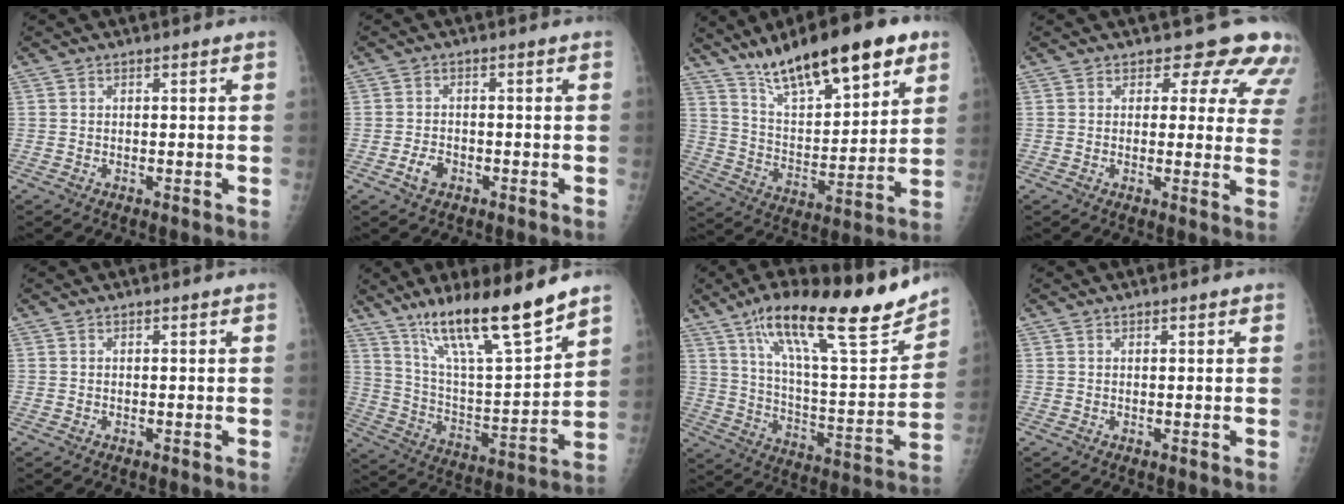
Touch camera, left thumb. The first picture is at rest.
{"total": 2.9, "force": [-1.5, 1.9, 1.7], "torque": [-0.028, 0.009, -0.025]}
{"total": 21.2, "force": [13.7, 6.8, 14.6], "torque": [-0.201, -0.051, 0.232]}
{"total": 10.9, "force": [8.8, 5.4, 3.4], "torque": [0.019, -0.044, 0.069]}
{"total": 0.0}
{"total": 19.3, "force": [14.0, 2.7, 13.0], "torque": [-0.200, -0.075, 0.252]}
{"total": 26.1, "force": [17.5, 6.4, 18.3], "torque": [-0.263, -0.052, 0.287]}
{"total": 0.6, "force": [0.4, 0.2, 0.3], "torque": [-0.005, -0.001, 0.005]}